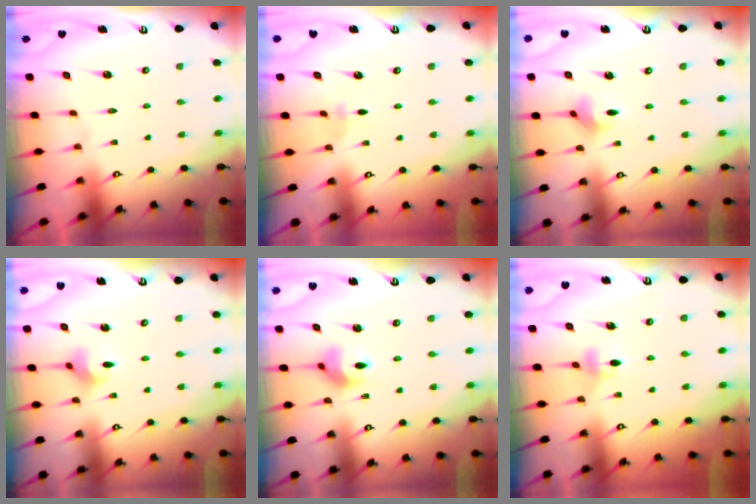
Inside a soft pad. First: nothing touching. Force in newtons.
{"total": 2.8, "press": 2.7, "slide": 0.6}
{"total": 2.9, "press": 2.9, "slide": 0.4}
{"total": 3.9, "press": 3.9, "slide": 0.7}
{"total": 8.8, "press": 8.6, "slide": 2.1}
{"total": 3.8, "press": 3.7, "slide": 0.7}